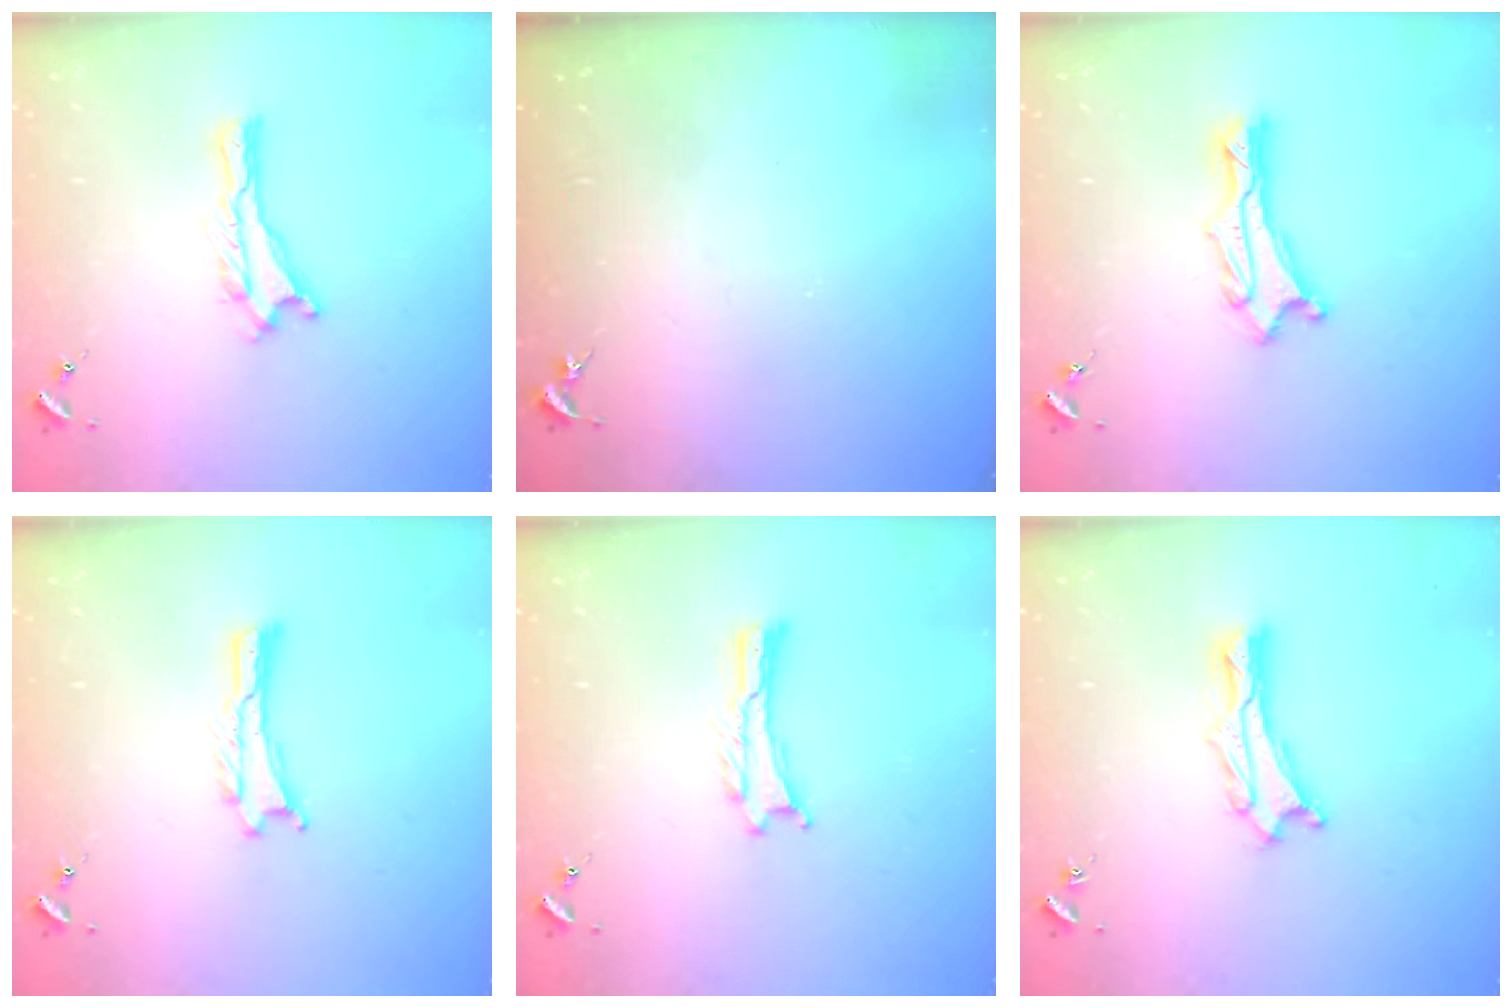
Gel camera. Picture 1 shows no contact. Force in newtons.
{"total": 0.0}
{"total": 1.5, "press": 1.5, "slide": 0.1}
{"total": 0.0}
{"total": 0.0}
{"total": 1.5, "press": 1.4, "slide": 0.2}